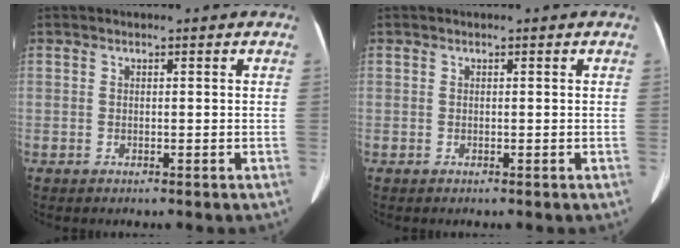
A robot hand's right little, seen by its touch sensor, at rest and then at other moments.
{"total": 0.0}